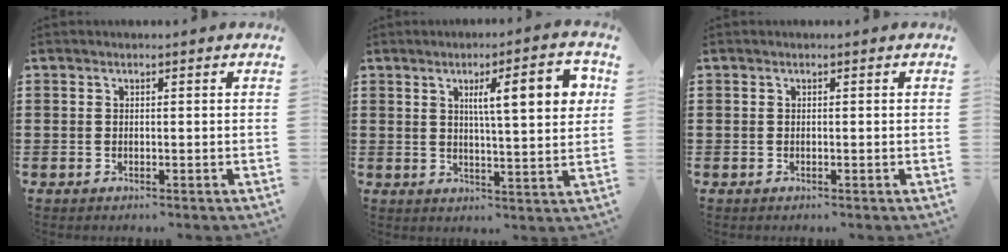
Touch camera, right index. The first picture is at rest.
{"total": 9.5, "force": [3.3, 2.0, 8.7], "torque": [-0.139, -0.002, 0.044]}
{"total": 0.0}